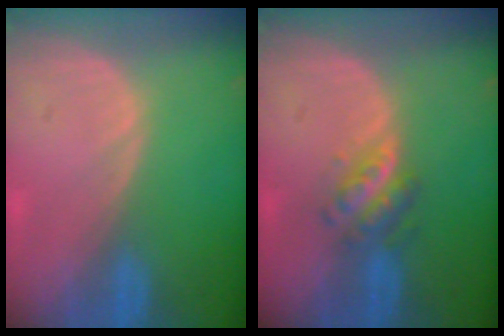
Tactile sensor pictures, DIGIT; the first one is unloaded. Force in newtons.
{"total": 4.9, "press": 4.5, "slide": 2.1}